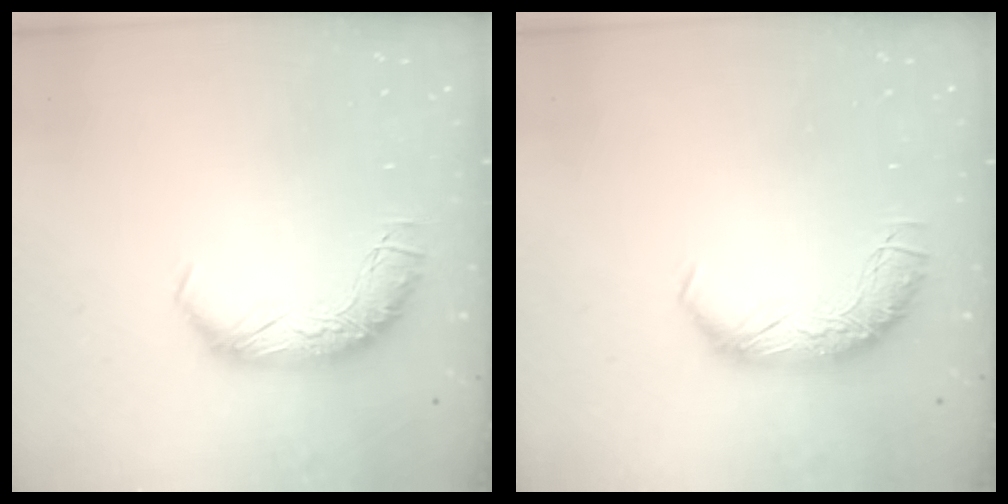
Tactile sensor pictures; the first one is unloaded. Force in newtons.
{"total": 0.0}